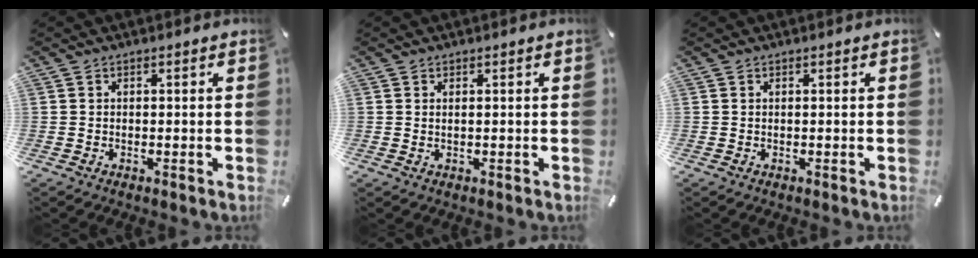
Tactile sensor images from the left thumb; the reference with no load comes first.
{"total": 0.8, "force": [0.2, 0.2, 0.7], "torque": [-0.014, -0.001, 0.004]}
{"total": 0.0}